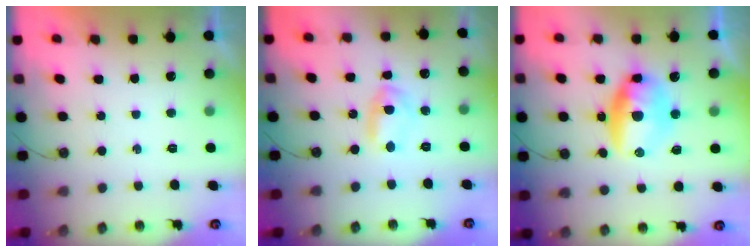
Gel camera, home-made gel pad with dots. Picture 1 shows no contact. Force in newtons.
{"total": 6.8, "press": 3.5, "slide": 5.8}
{"total": 11.8, "press": 11.5, "slide": 3.0}